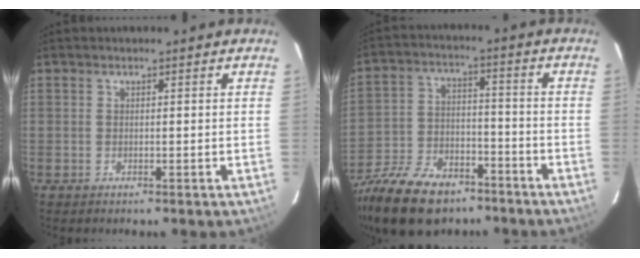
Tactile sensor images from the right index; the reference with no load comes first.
{"total": 21.5, "force": [-15.4, 10.5, 10.7], "torque": [-0.244, -0.014, -0.255]}